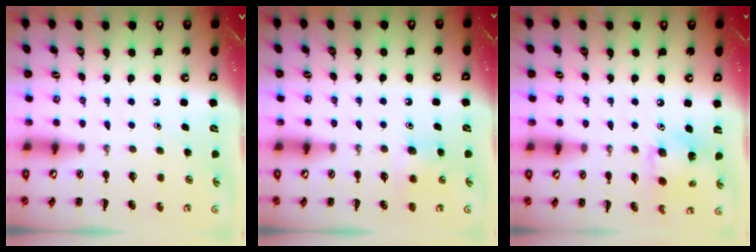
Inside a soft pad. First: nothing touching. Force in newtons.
{"total": 6.2, "press": 5.9, "slide": 1.9}
{"total": 6.6, "press": 6.5, "slide": 0.6}